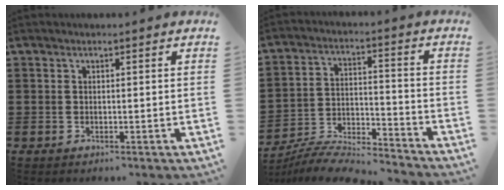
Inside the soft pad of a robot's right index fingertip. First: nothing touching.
{"total": 7.1, "force": [-6.9, 0.6, 1.5], "torque": [-0.036, 0.002, -0.140]}